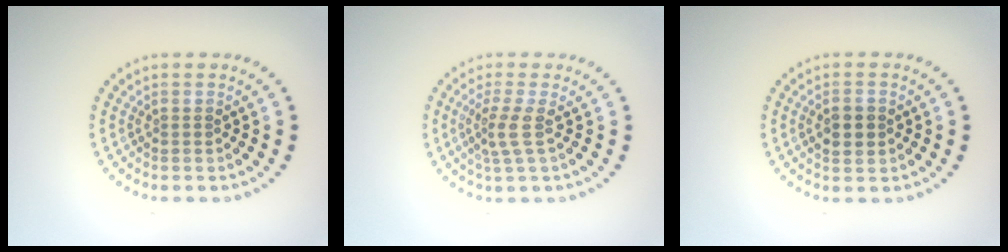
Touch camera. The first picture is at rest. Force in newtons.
{"total": 2.3, "press": 1.6, "slide": 1.6}
{"total": 2.5, "press": 2.5, "slide": 0.2}